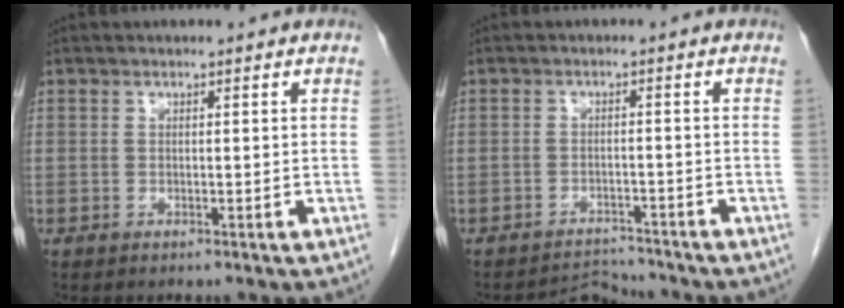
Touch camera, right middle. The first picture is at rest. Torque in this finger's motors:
{"motor_torque": [-1.22, 0.04, -0.16, -0.11]}